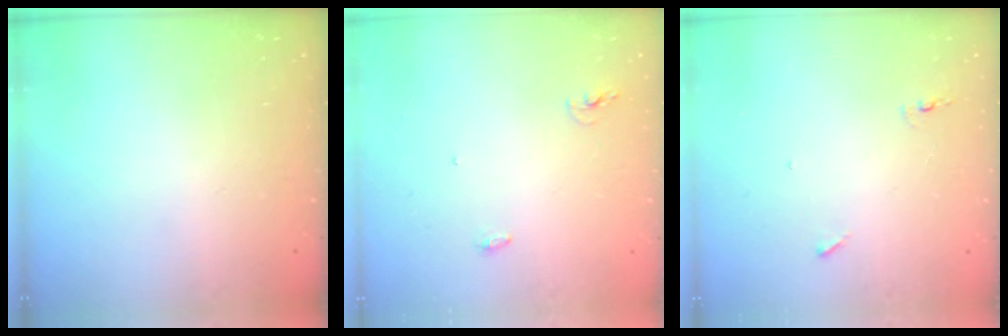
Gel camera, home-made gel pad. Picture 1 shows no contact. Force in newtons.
{"total": 7.7, "press": 4.3, "slide": 6.3}
{"total": 4.7, "press": 4.5, "slide": 1.4}